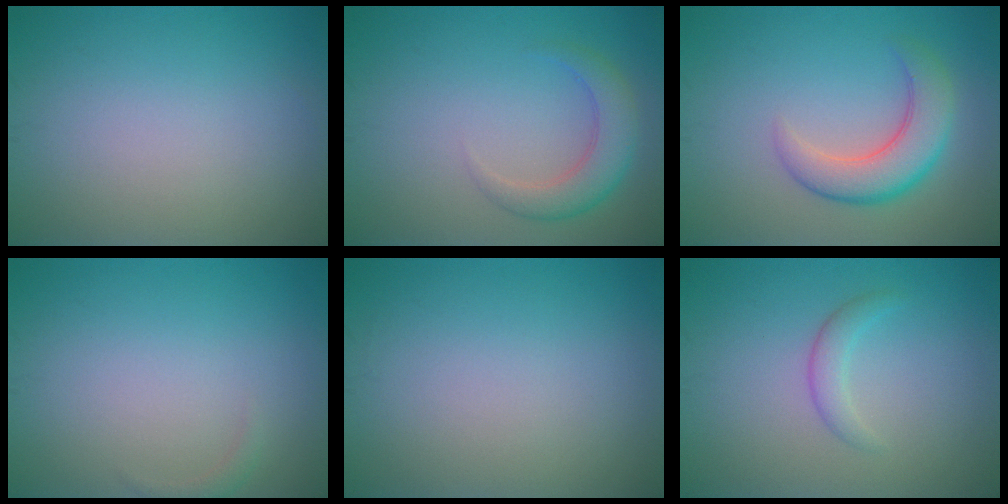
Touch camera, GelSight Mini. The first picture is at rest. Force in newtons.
{"total": 3.4, "press": 3.4, "slide": 0.1}
{"total": 4.9, "press": 4.9, "slide": 0.2}
{"total": 0.7, "press": 0.7, "slide": 0.1}
{"total": 0.0}
{"total": 1.7, "press": 1.7, "slide": 0.2}